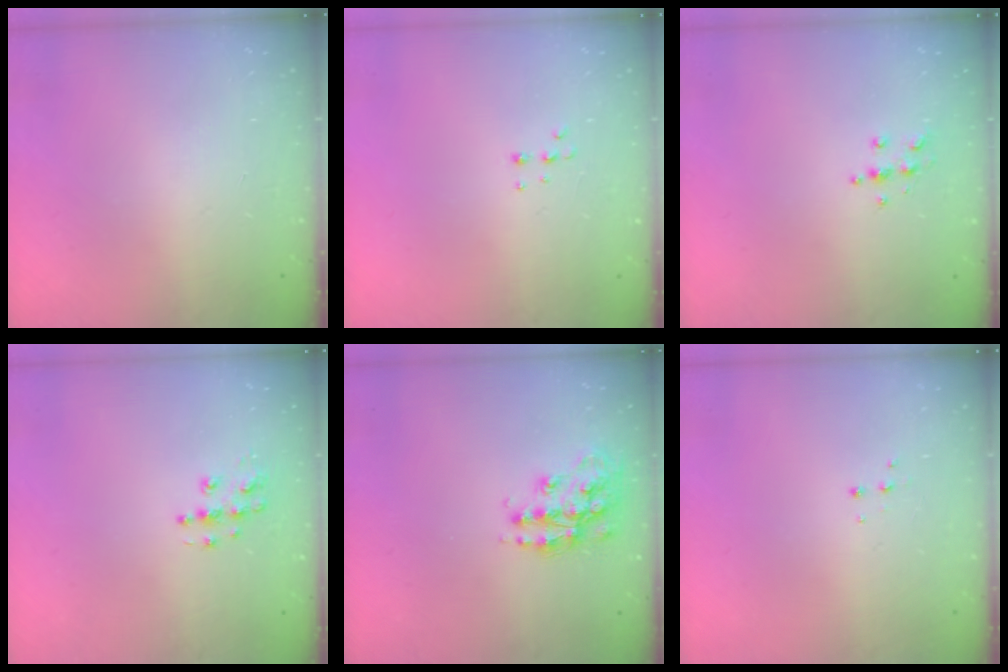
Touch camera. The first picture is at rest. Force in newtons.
{"total": 4.0, "press": 4.0, "slide": 0.8}
{"total": 5.1, "press": 5.1, "slide": 0.3}
{"total": 7.9, "press": 7.9, "slide": 0.4}
{"total": 13.7, "press": 13.7, "slide": 0.9}
{"total": 3.9, "press": 3.9, "slide": 0.5}